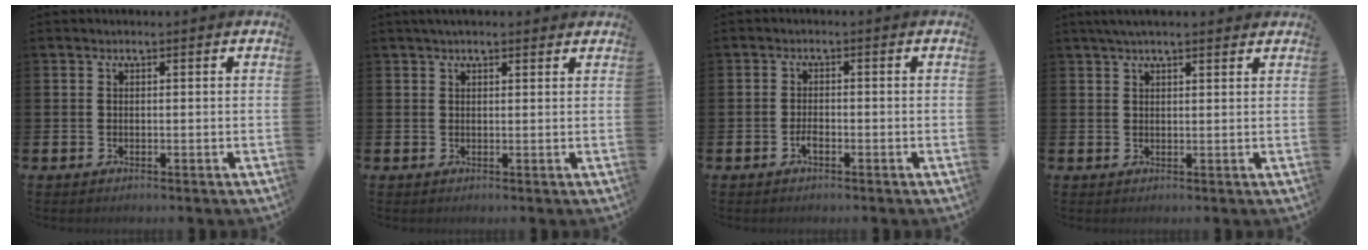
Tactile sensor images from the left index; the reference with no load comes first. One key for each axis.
{"total": 1.8, "fx": 1.6, "fy": 0.5, "fz": 0.7, "tx": -0.016, "ty": 0.004, "tz": 0.029}
{"total": 1.6, "fx": -0.8, "fy": 0.7, "fz": 1.2, "tx": -0.029, "ty": 0.003, "tz": -0.015}
{"total": 2.8, "fx": 2.3, "fy": 0.6, "fz": 1.5, "tx": -0.033, "ty": 0.002, "tz": 0.042}